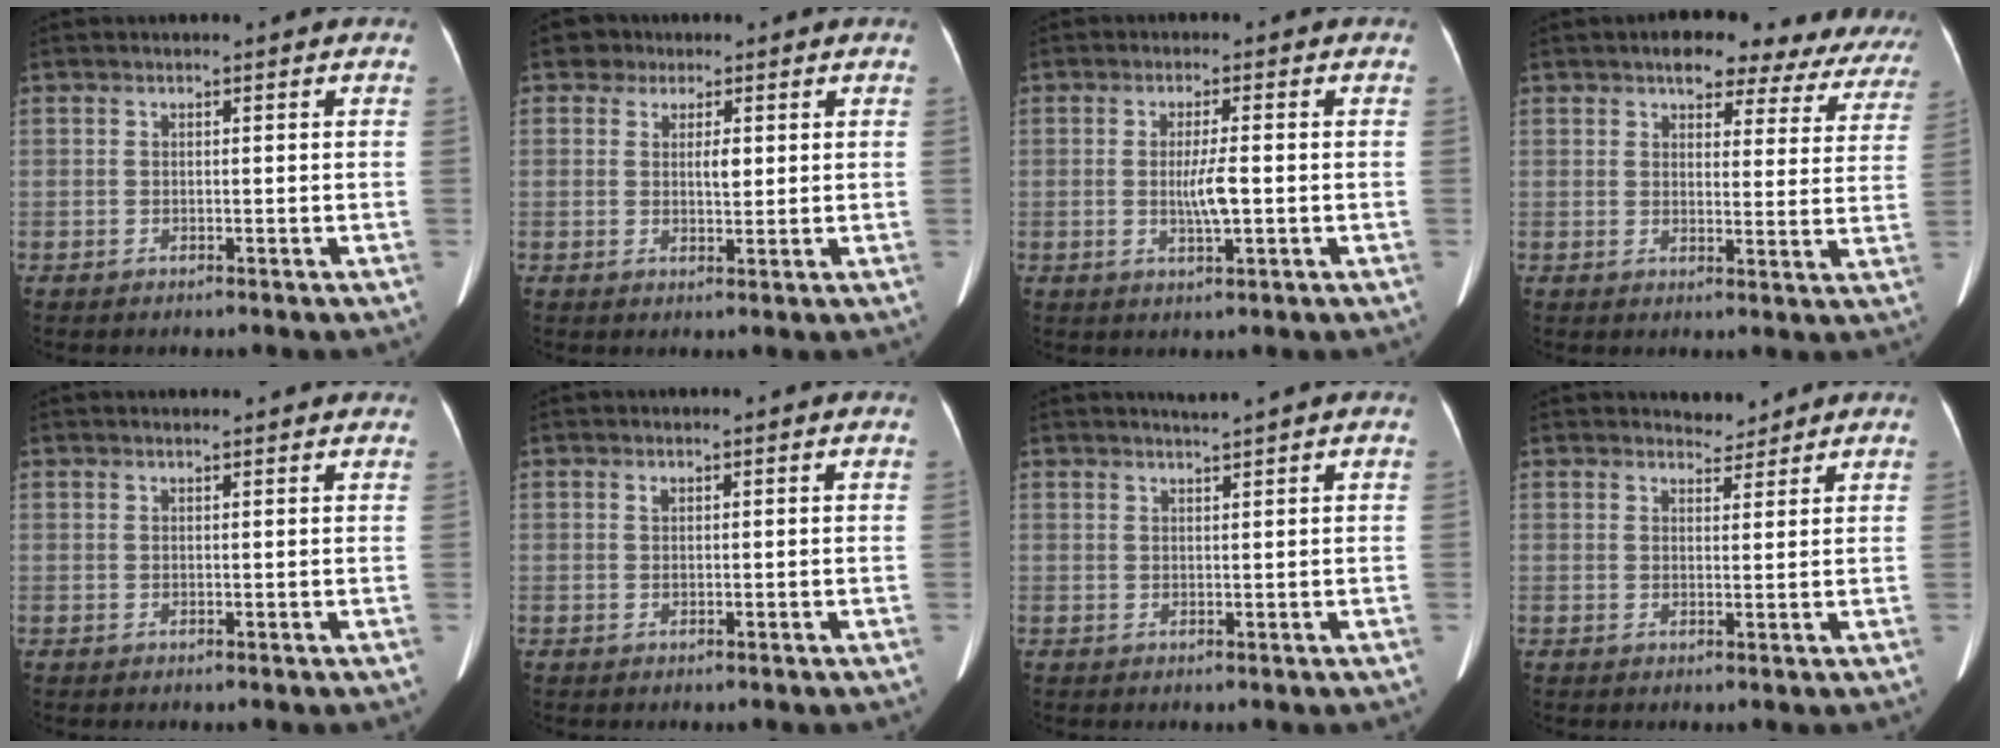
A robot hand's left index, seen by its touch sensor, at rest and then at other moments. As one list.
[{"total": 3.9, "force": [1.5, 3.0, 2.0], "torque": [-0.031, 0.009, 0.022]}, {"total": 4.0, "force": [-0.4, 0.3, 4.0], "torque": [-0.077, -0.006, -0.005]}, {"total": 16.4, "force": [14.1, 5.8, 6.1], "torque": [-0.044, 0.007, 0.138]}, {"total": 3.4, "force": [3.2, 0.6, 0.8], "torque": [-0.014, 0.016, 0.032]}, {"total": 0.6, "force": [0.4, 0.4, 0.3], "torque": [-0.006, 0.002, 0.012]}, {"total": 1.6, "force": [1.4, -0.7, 0.3], "torque": [-0.009, -0.004, 0.029]}, {"total": 2.4, "force": [2.3, 0.6, -0.2], "torque": [0.001, -0.002, 0.036]}]